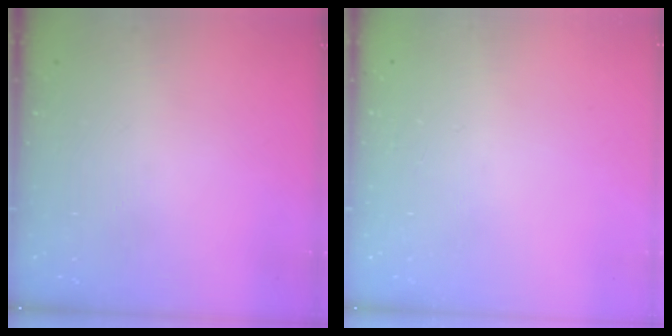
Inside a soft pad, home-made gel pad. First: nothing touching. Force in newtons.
{"total": 2.5, "press": 2.5, "slide": 0.2}